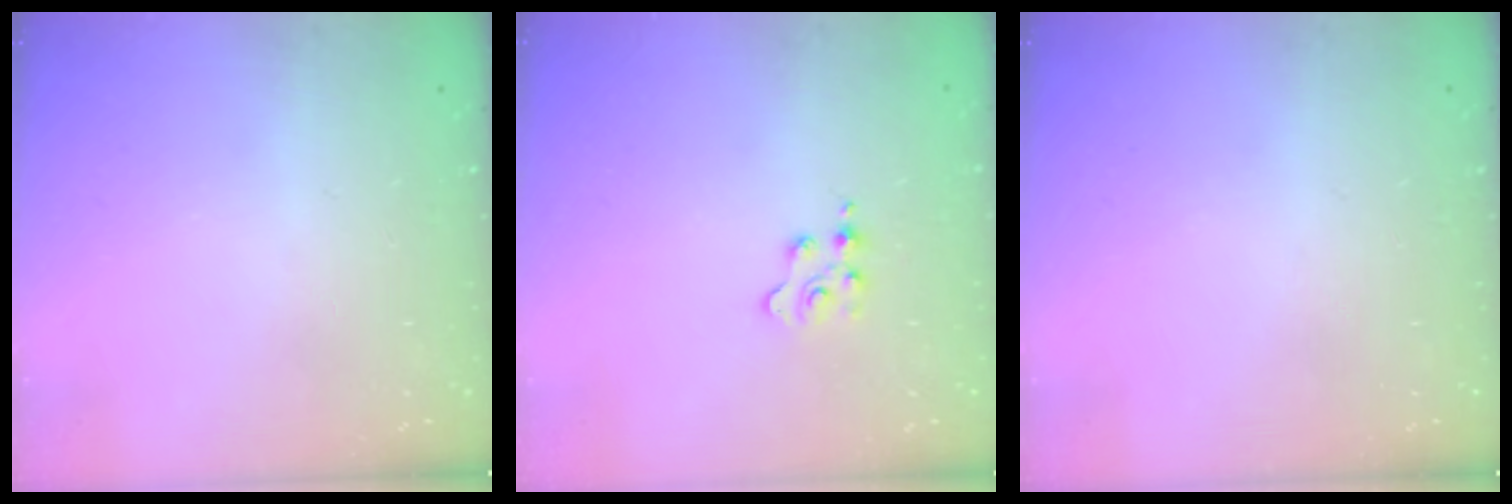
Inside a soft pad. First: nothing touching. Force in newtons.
{"total": 2.5, "press": 2.5, "slide": 0.4}
{"total": 0.0}